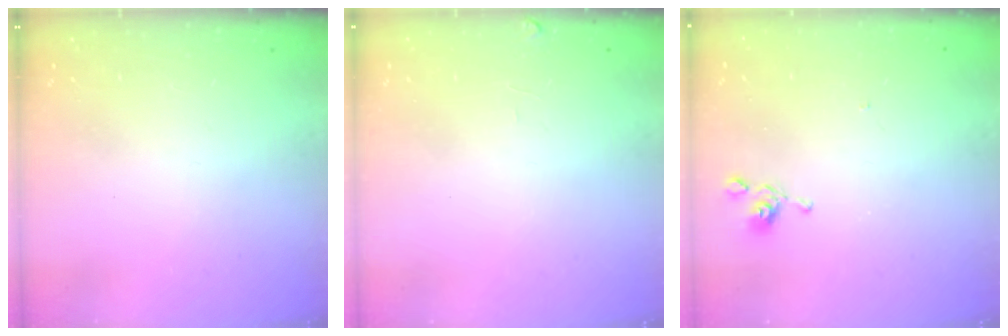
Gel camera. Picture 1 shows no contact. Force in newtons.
{"total": 1.3, "press": 1.2, "slide": 0.5}
{"total": 4.5, "press": 4.5, "slide": 0.4}